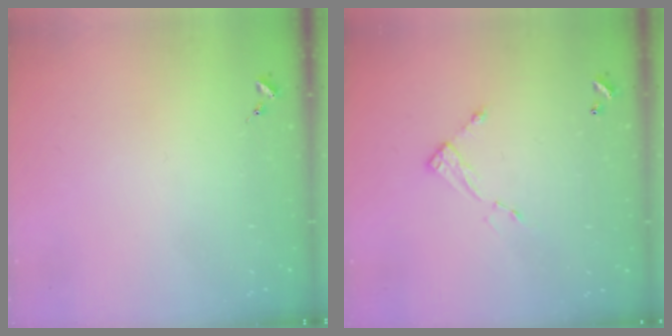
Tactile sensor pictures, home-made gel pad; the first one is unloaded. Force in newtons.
{"total": 4.7, "press": 4.6, "slide": 0.4}